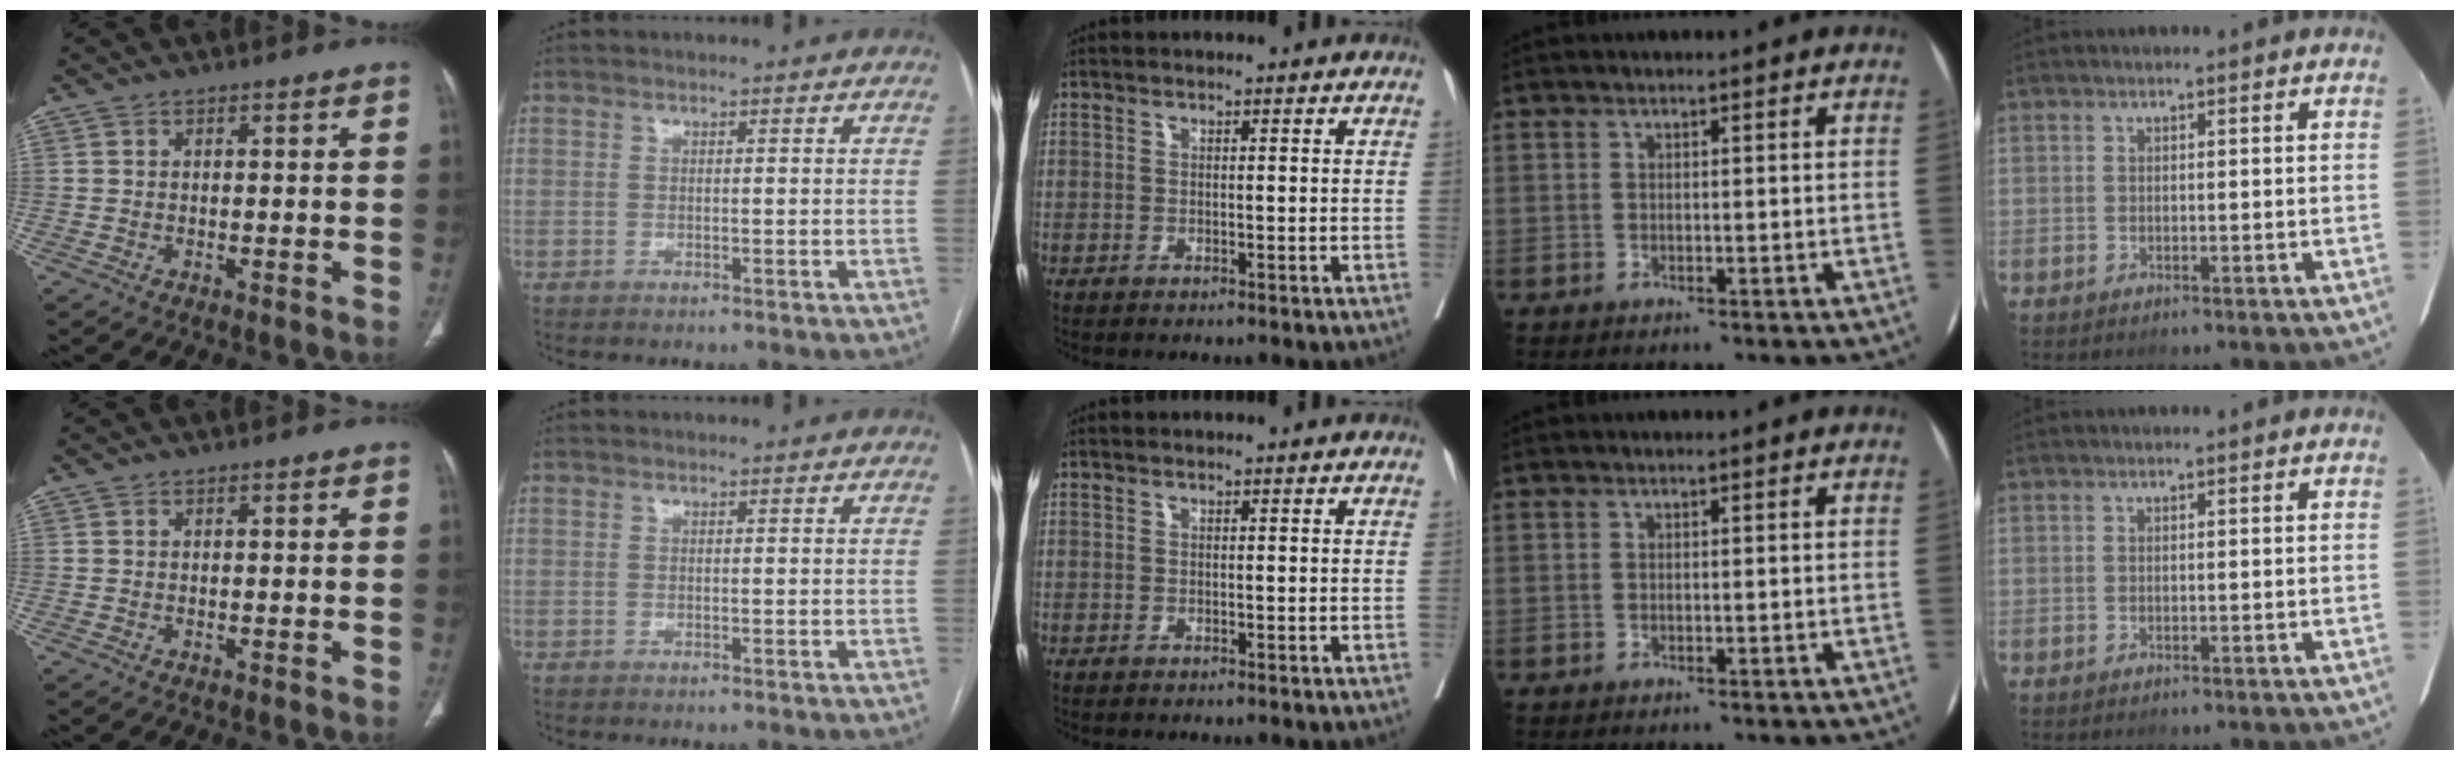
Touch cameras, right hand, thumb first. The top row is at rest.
{}